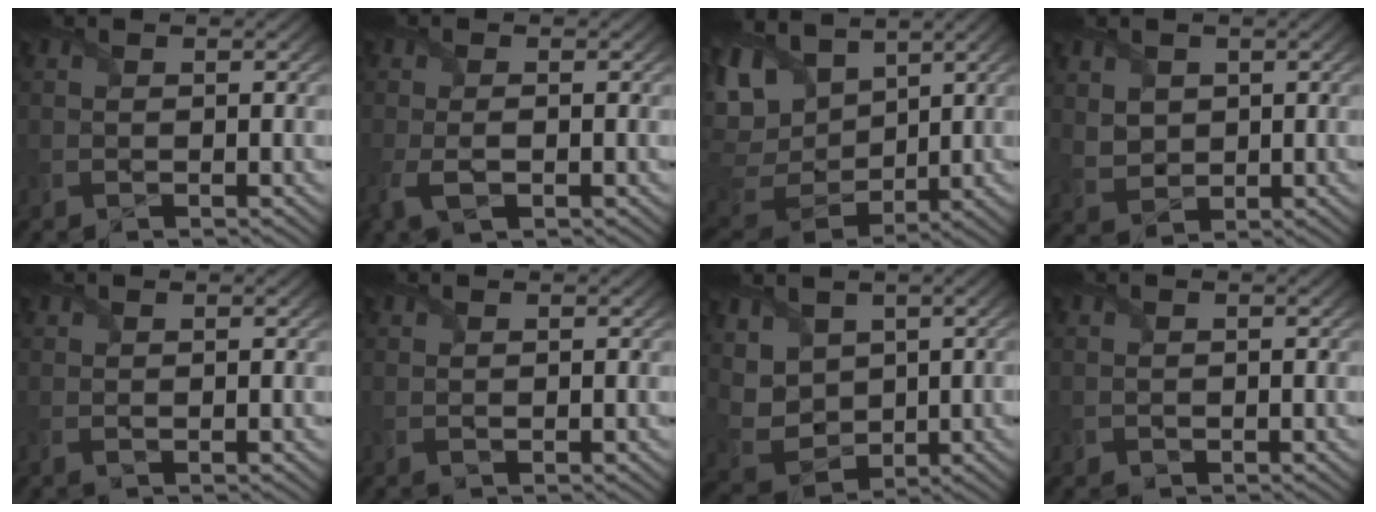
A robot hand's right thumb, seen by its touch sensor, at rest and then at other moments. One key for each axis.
{"total": 3.6, "fx": -1.2, "fy": 1.8, "fz": 2.9, "tx": -0.068, "ty": -0.006, "tz": -0.027}
{"total": 14.4, "fx": 6.6, "fy": 8.7, "fz": 9.4, "tx": -0.263, "ty": 0.025, "tz": 0.137}
{"total": 3.0, "fx": 1.6, "fy": 2.4, "fz": 1.0, "tx": -0.045, "ty": -0.003, "tz": 0.028}
{"total": 0.7, "fx": 0.6, "fy": 0.2, "fz": 0.3, "tx": -0.009, "ty": 0.004, "tz": 0.010}
{"total": 0.7, "fx": 0.7, "fy": 0.1, "fz": 0.0, "tx": -0.001, "ty": 0.004, "tz": 0.013}
{"total": 5.1, "fx": 2.8, "fy": 3.8, "fz": 1.9, "tx": -0.063, "ty": -0.005, "tz": 0.054}
{"total": 0.6, "fx": 0.2, "fy": 0.5, "fz": -0.3, "tx": 0.007, "ty": -0.002, "tz": 0.000}